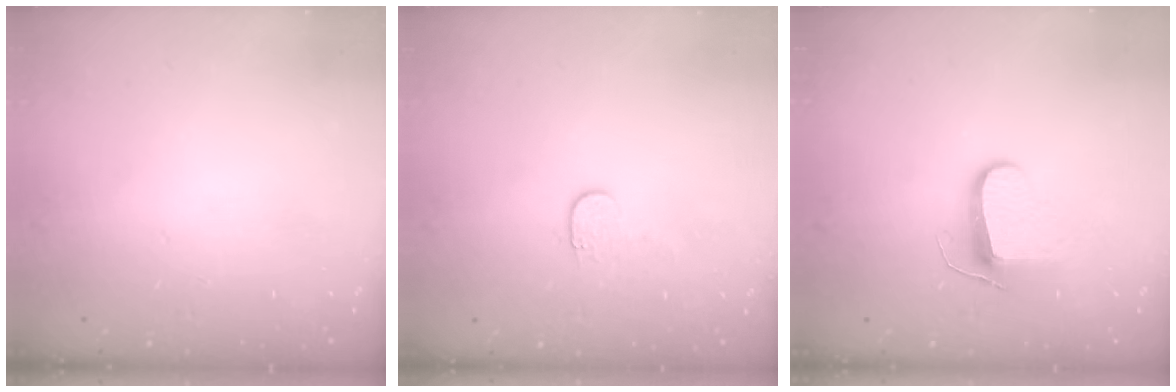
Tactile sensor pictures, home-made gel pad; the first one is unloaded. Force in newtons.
{"total": 3.4, "press": 3.4, "slide": 0.4}
{"total": 9.6, "press": 9.6, "slide": 0.8}